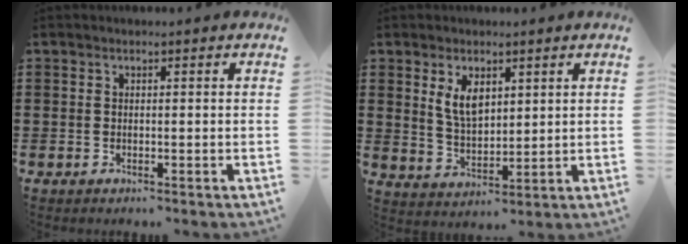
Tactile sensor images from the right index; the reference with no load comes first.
{"total": 5.2, "force": [2.4, 2.8, 3.7], "torque": [-0.082, 0.005, 0.043]}